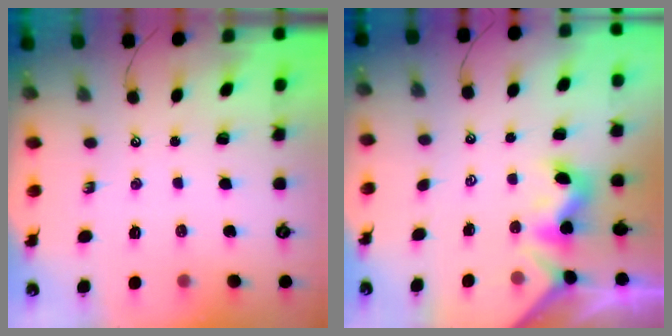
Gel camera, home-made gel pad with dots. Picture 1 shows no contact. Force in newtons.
{"total": 1.4, "press": 1.3, "slide": 0.5}